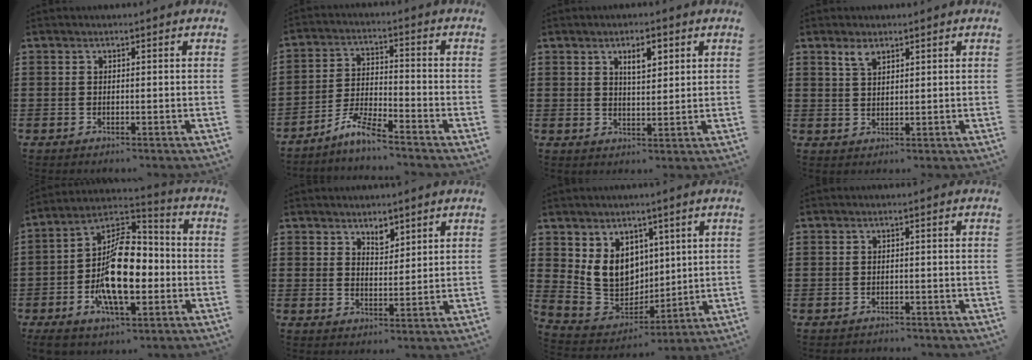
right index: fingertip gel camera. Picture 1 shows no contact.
{"total": 5.7, "force": [-5.1, 0.0, 2.5], "torque": [-0.065, -0.011, -0.103]}
{"total": 3.8, "force": [1.8, 1.4, 3.0], "torque": [-0.049, 0.000, 0.028]}
{"total": 2.5, "force": [1.8, 1.1, 1.4], "torque": [-0.032, 0.004, 0.033]}
{"total": 15.8, "force": [-3.8, 8.1, 13.0], "torque": [-0.255, 0.000, -0.071]}
{"total": 3.0, "force": [2.5, 1.5, 0.8], "torque": [-0.014, 0.003, 0.045]}
{"total": 9.8, "force": [2.4, 8.4, 4.3], "torque": [-0.115, -0.007, 0.051]}
{"total": 0.8, "force": [-0.7, 0.3, 0.0], "torque": [-0.003, 0.002, -0.017]}